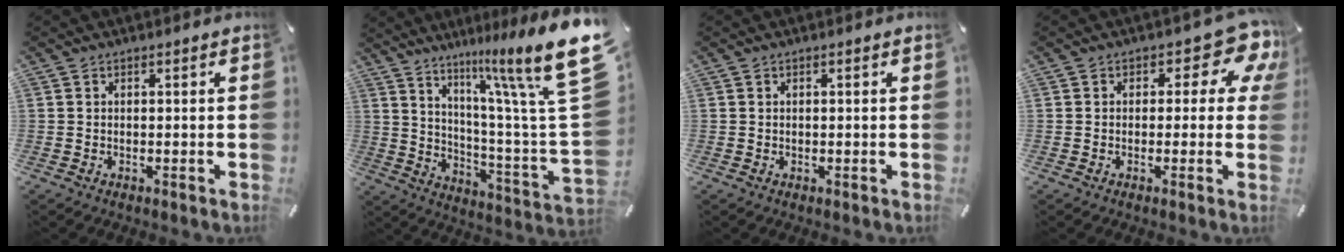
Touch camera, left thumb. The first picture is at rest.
{"total": 20.1, "force": [11.9, 3.1, 15.9], "torque": [-0.232, -0.095, 0.183]}
{"total": 0.0}
{"total": 9.5, "force": [4.0, 4.9, 7.1], "torque": [-0.084, -0.026, 0.067]}